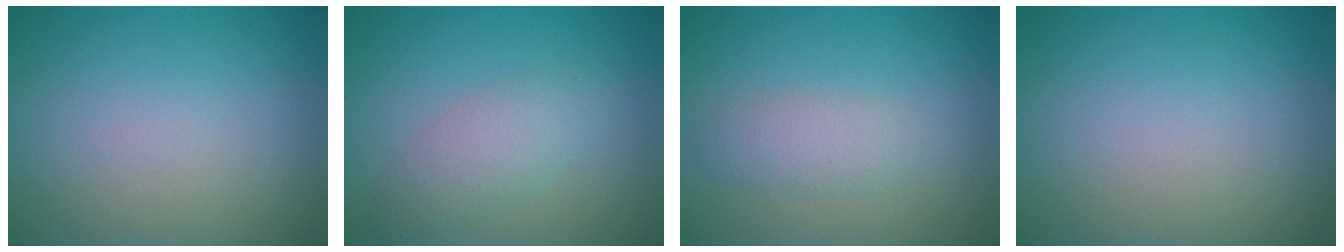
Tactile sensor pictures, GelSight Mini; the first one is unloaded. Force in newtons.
{"total": 2.9, "press": 2.9, "slide": 0.1}
{"total": 2.0, "press": 2.0, "slide": 0.0}
{"total": 0.0}